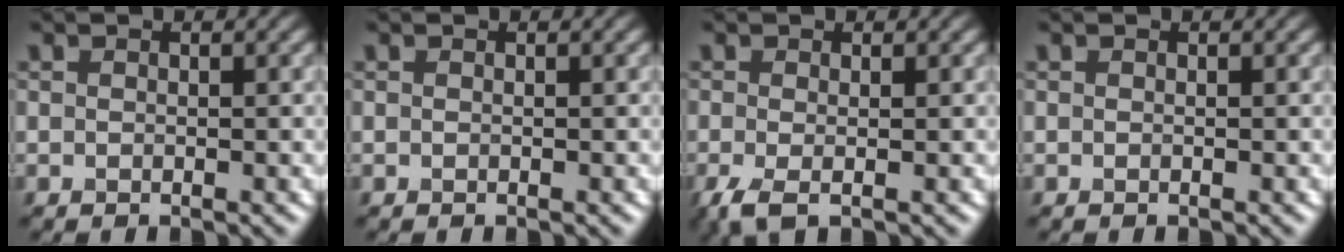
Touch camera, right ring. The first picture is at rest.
{"total": 0.0}
{"total": 2.3, "force": [-1.0, 0.7, 1.9], "torque": [-0.050, -0.008, -0.026]}
{"total": 0.0}